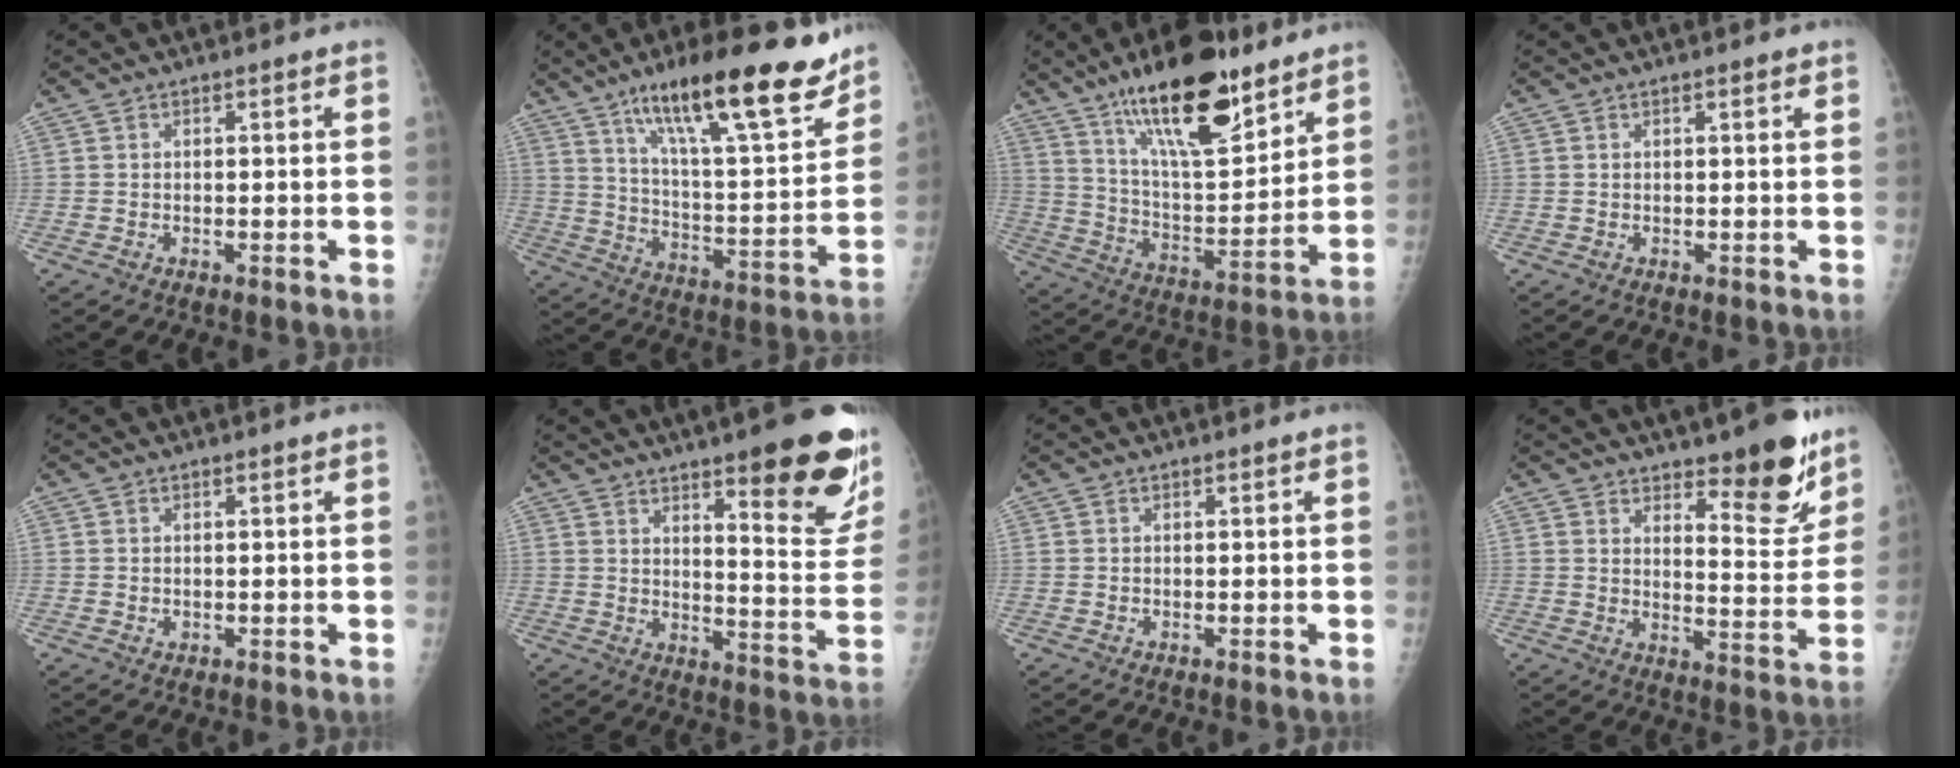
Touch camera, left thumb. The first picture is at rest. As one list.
[{"total": 24.2, "force": [16.1, 5.6, 17.2], "torque": [-0.241, -0.065, 0.261]}, {"total": 22.1, "force": [14.6, 7.2, 14.9], "torque": [-0.219, -0.070, 0.251]}, {"total": 1.0, "force": [0.6, 0.1, 0.7], "torque": [-0.009, -0.001, 0.008]}, {"total": 0.5, "force": [0.2, 0.5, 0.2], "torque": [0.002, -0.001, 0.003]}, {"total": 20.5, "force": [11.9, 4.4, 16.0], "torque": [-0.171, -0.074, 0.165]}, {"total": 0.0}, {"total": 11.6, "force": [8.4, 3.7, 7.2], "torque": [-0.059, -0.070, 0.128]}]